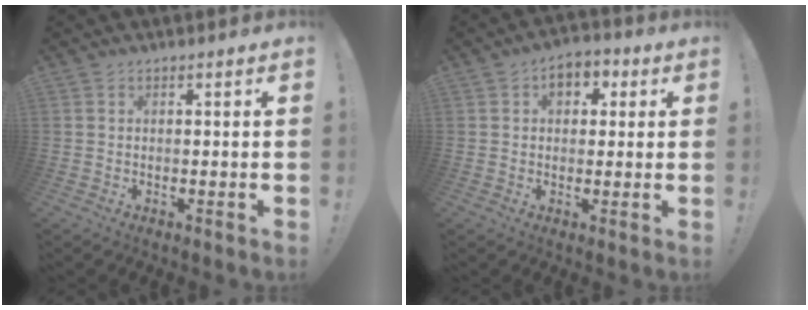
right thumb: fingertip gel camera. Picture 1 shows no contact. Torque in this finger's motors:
{"motor_torque": [0.11, 0.14, 0.23, -0.17, 0.00]}